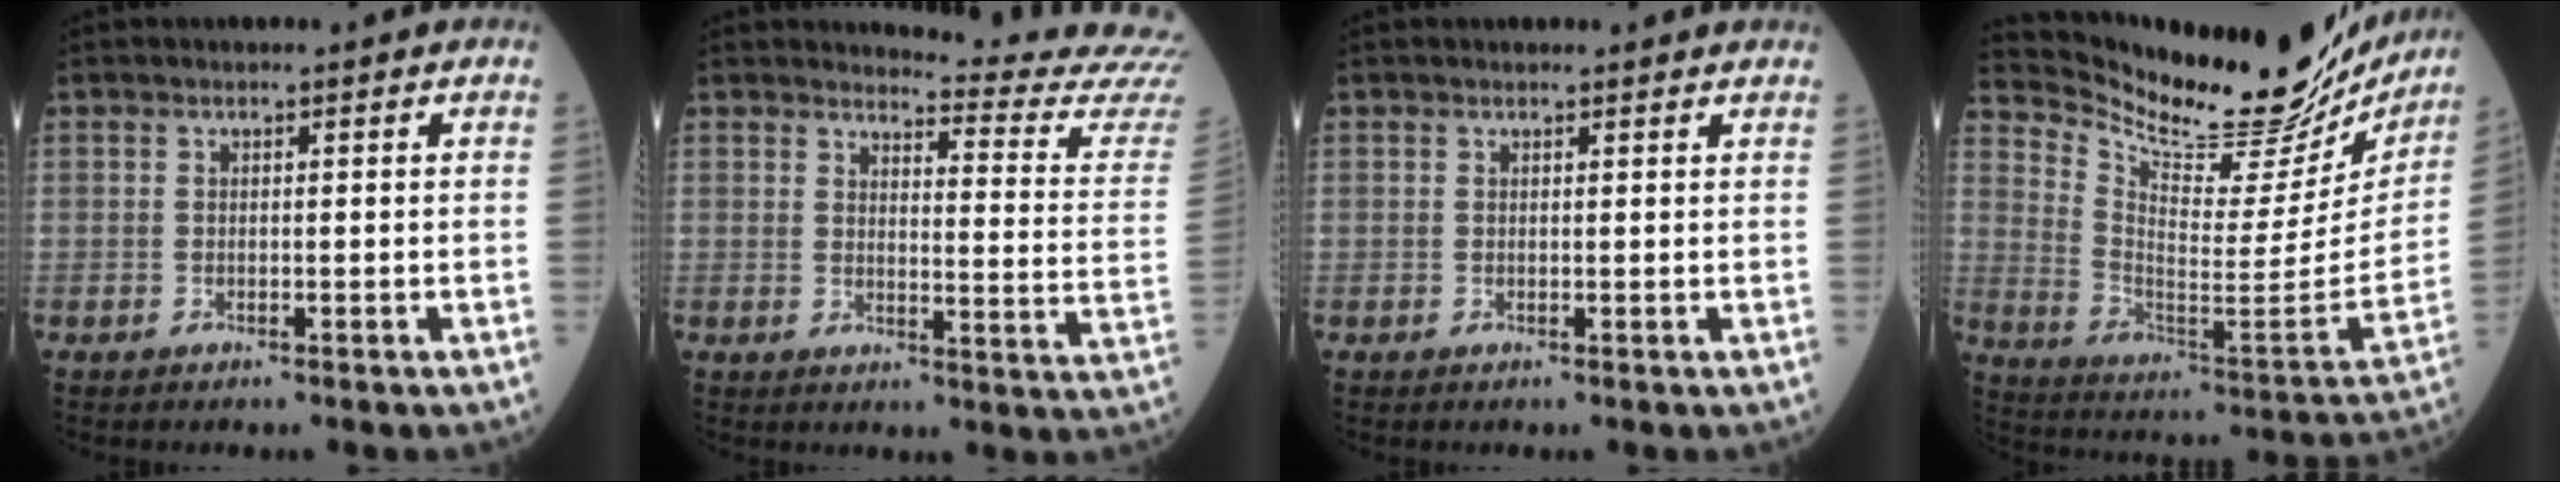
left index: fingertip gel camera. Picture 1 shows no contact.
{"total": 14.7, "force": [14.5, -2.2, 1.2], "torque": [-0.009, -0.164, 0.140]}
{"total": 1.8, "force": [1.8, 0.3, 0.3], "torque": [-0.009, 0.005, 0.011]}
{"total": 25.4, "force": [23.1, 5.1, 9.4], "torque": [-0.161, -0.080, 0.325]}